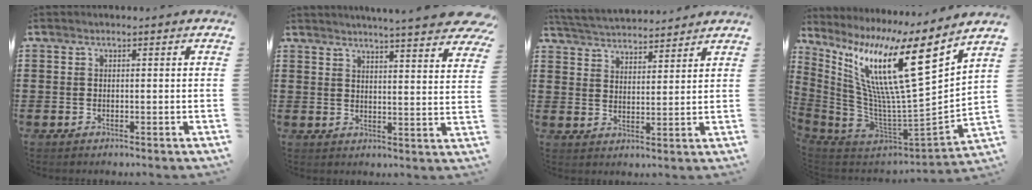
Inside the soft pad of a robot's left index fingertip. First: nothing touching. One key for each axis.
{"total": 5.6, "fx": 5.2, "fy": -0.4, "fz": 2.0, "tx": -0.043, "ty": -0.030, "tz": 0.089}
{"total": 3.8, "fx": 3.8, "fy": 0.2, "fz": 0.1, "tx": -0.019, "ty": -0.021, "tz": 0.066}
{"total": 17.3, "fx": 8.7, "fy": 2.4, "fz": 14.8, "tx": -0.288, "ty": -0.058, "tz": 0.128}